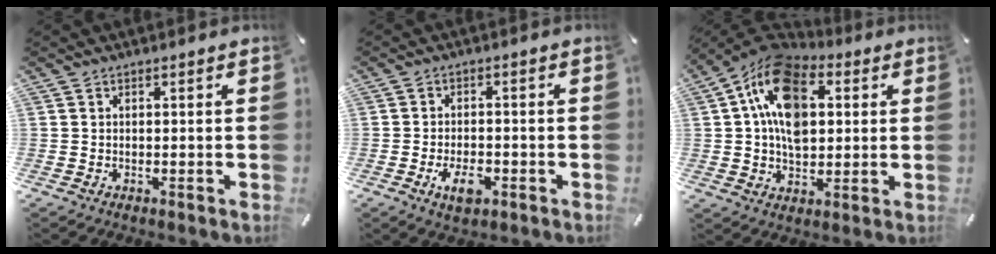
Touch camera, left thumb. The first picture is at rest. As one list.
[{"total": 5.7, "force": [-2.5, 3.1, 4.0], "torque": [-0.074, 0.004, -0.047]}, {"total": 16.6, "force": [4.0, 11.4, 11.4], "torque": [-0.217, 0.001, 0.070]}]